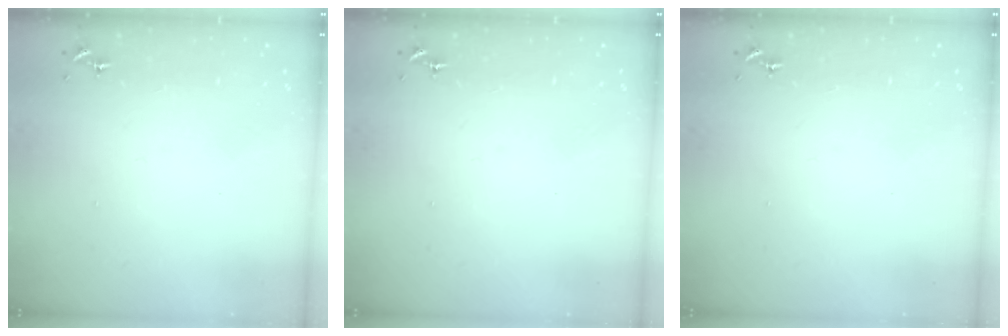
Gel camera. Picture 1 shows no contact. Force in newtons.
{"total": 0.0}
{"total": 0.0}